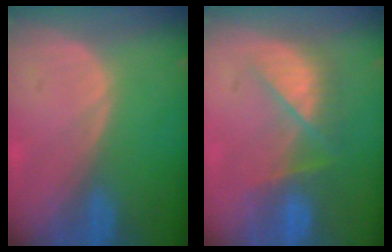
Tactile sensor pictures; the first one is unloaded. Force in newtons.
{"total": 7.1, "press": 7.0, "slide": 1.3}